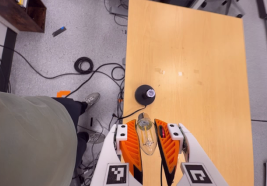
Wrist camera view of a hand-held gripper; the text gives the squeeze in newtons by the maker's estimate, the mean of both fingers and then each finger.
{"total": 20.7, "left": 22.9, "right": 18.5}